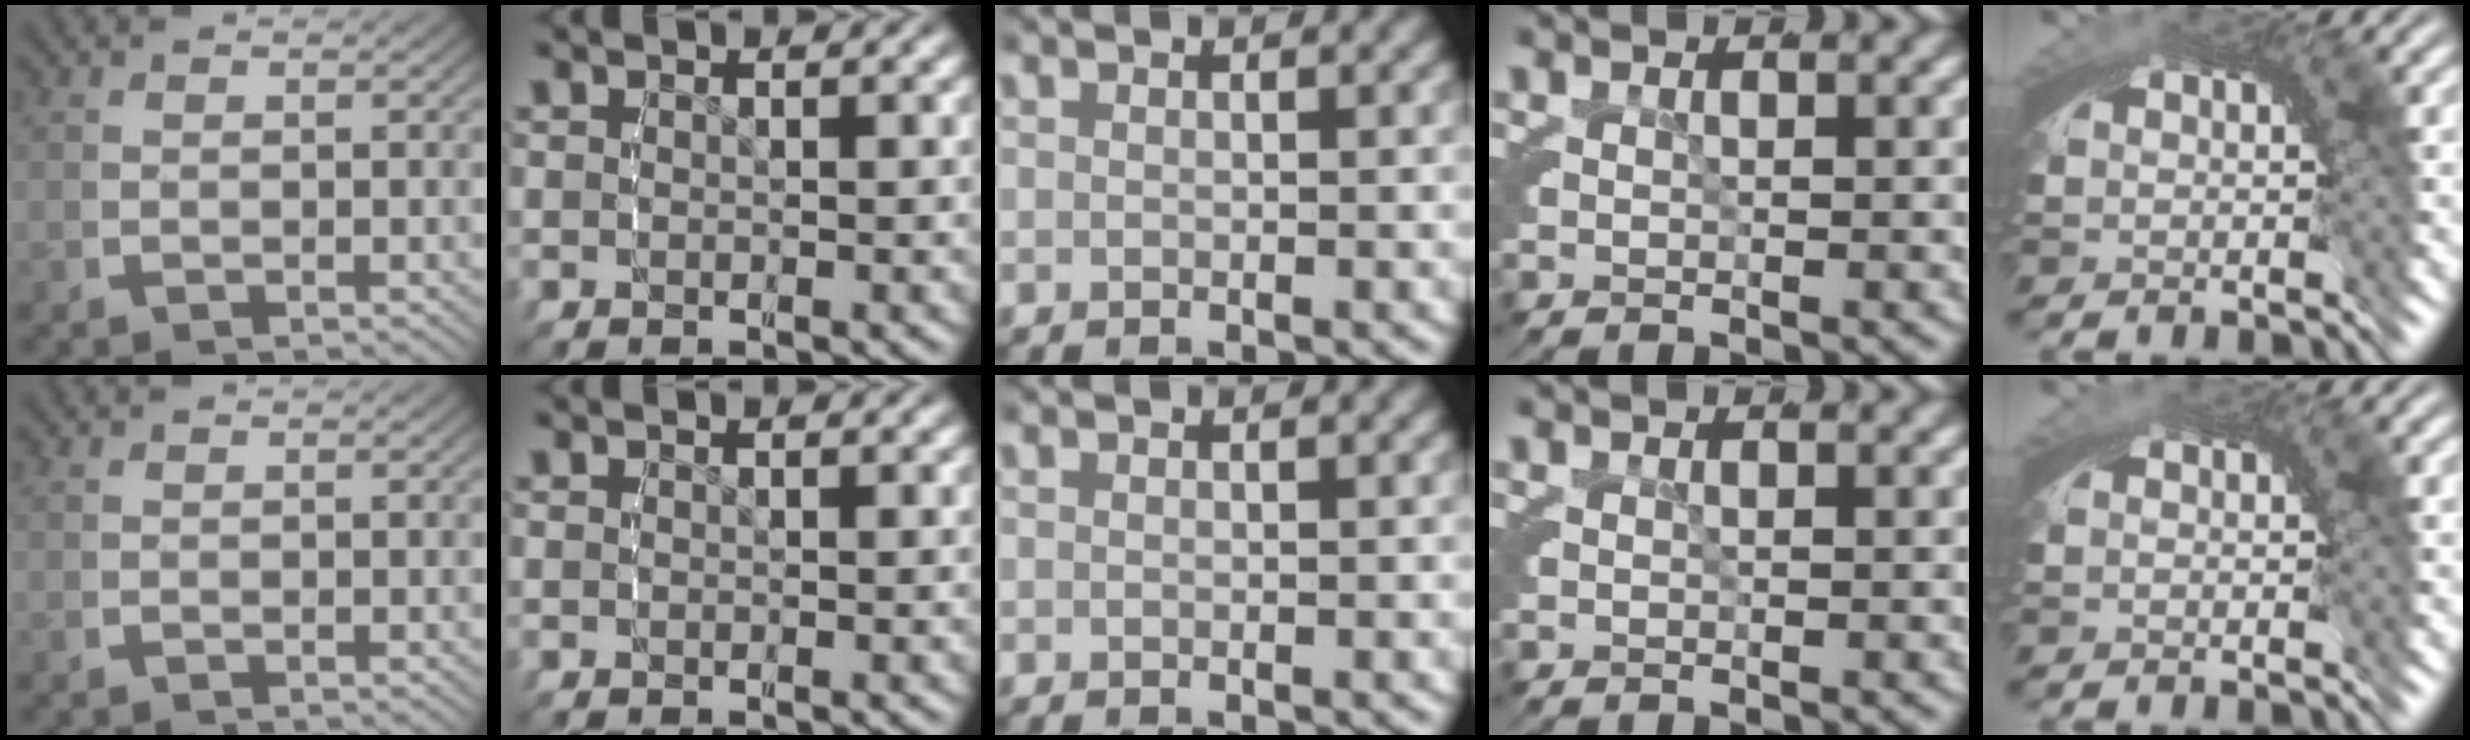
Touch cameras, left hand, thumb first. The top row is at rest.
{"little": {"total": 0.5, "force": [-0.4, -0.1, -0.3], "torque": [0.008, -0.002, -0.006]}}